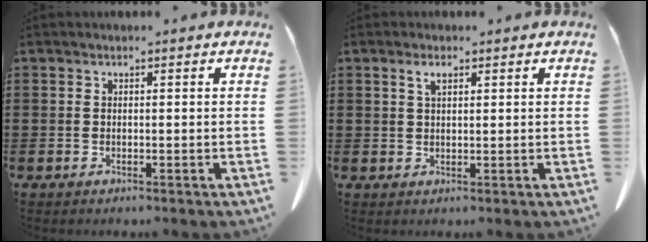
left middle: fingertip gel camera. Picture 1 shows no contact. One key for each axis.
{"total": 2.0, "fx": 1.0, "fy": 0.7, "fz": 1.6, "tx": -0.027, "ty": 0.001, "tz": 0.015}